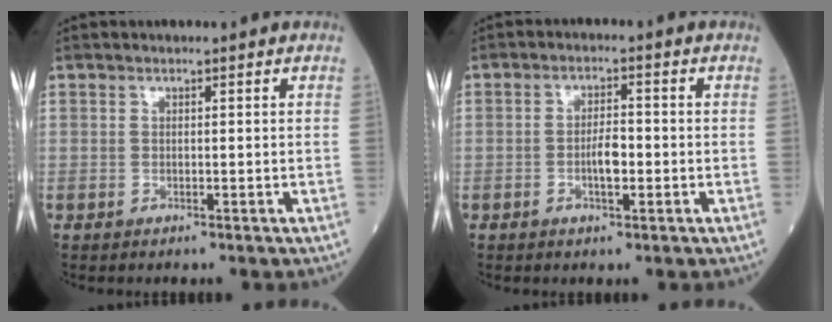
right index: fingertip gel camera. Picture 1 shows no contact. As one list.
[{"total": 3.7, "force": [-0.8, 1.1, 3.4], "torque": [-0.062, 0.002, -0.014]}]